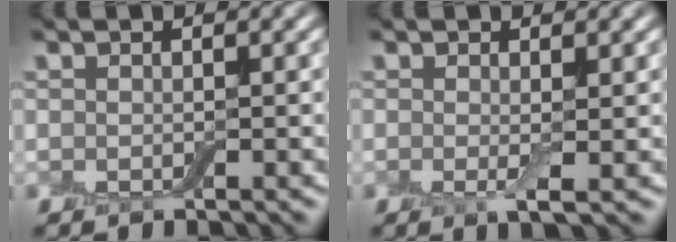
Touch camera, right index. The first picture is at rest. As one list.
[{"total": 1.7, "force": [0.0, 0.2, 1.6], "torque": [-0.030, -0.008, -0.002]}]